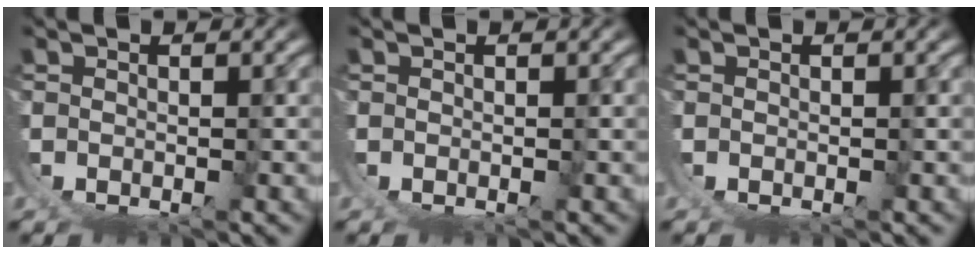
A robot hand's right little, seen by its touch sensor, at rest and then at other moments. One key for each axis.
{"total": 1.0, "fx": 0.3, "fy": -0.9, "fz": -0.3, "tx": 0.012, "ty": 0.006, "tz": 0.004}
{"total": 0.6, "fx": 0.2, "fy": -0.6, "fz": -0.2, "tx": 0.010, "ty": 0.005, "tz": 0.003}